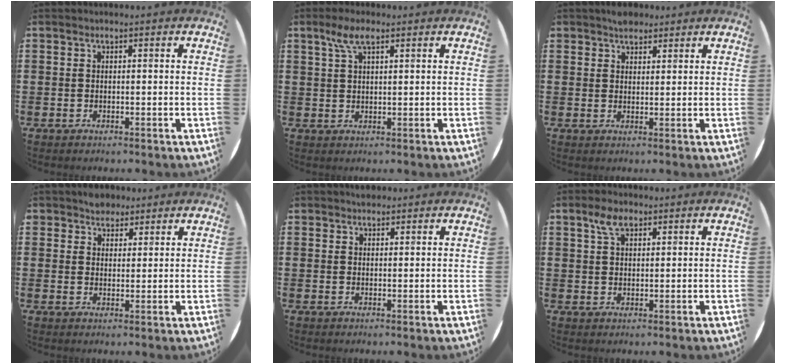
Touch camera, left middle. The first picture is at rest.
{"total": 4.3, "force": [2.5, 1.3, 3.3], "torque": [-0.070, 0.009, 0.043]}
{"total": 2.5, "force": [2.3, 1.1, 0.2], "torque": [0.001, 0.001, 0.043]}
{"total": 3.1, "force": [2.7, 1.6, 0.1], "torque": [-0.003, 0.002, 0.051]}
{"total": 1.2, "force": [1.1, 0.4, 0.0], "torque": [0.007, -0.001, 0.020]}
{"total": 3.5, "force": [2.3, 1.7, 2.0], "torque": [-0.046, 0.008, 0.042]}